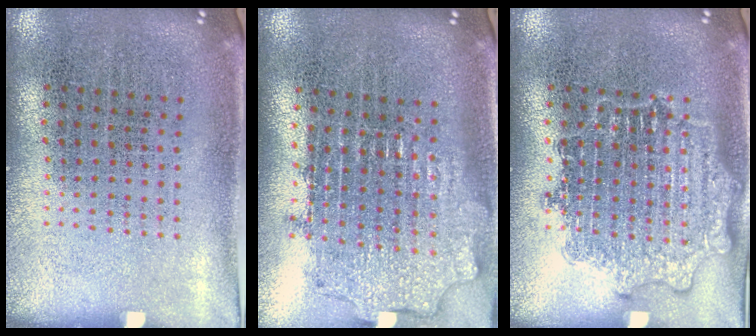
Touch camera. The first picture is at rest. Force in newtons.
{"total": 1.9, "press": 1.4, "slide": 1.3}
{"total": 2.8, "press": 2.8, "slide": 0.5}